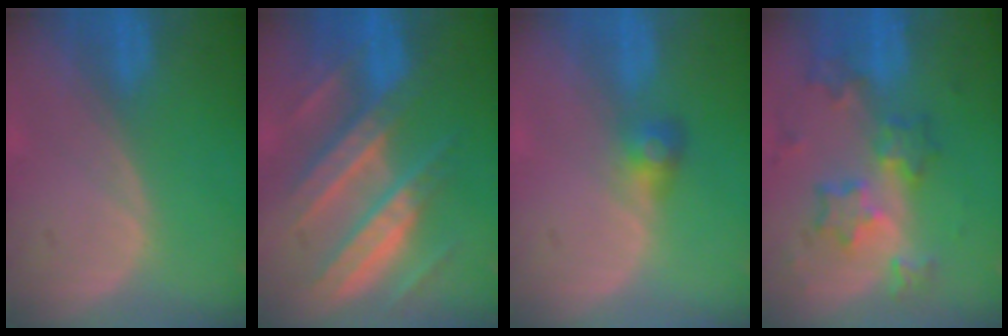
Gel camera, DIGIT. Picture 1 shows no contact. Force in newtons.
{"total": 10.8, "press": 10.7, "slide": 1.1}
{"total": 2.7, "press": 2.6, "slide": 0.8}
{"total": 8.5, "press": 7.4, "slide": 4.1}